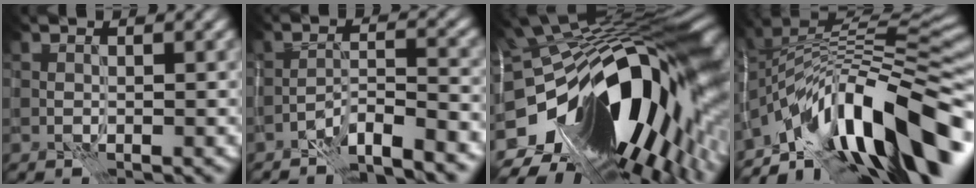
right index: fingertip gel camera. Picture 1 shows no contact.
{"total": 5.0, "force": [-4.1, 0.6, 2.7], "torque": [-0.043, 0.007, -0.077]}
{"total": 19.9, "force": [-5.0, 8.8, 17.2], "torque": [-0.284, -0.055, -0.065]}
{"total": 14.3, "force": [-6.6, 4.9, 11.6], "torque": [-0.190, 0.038, -0.120]}